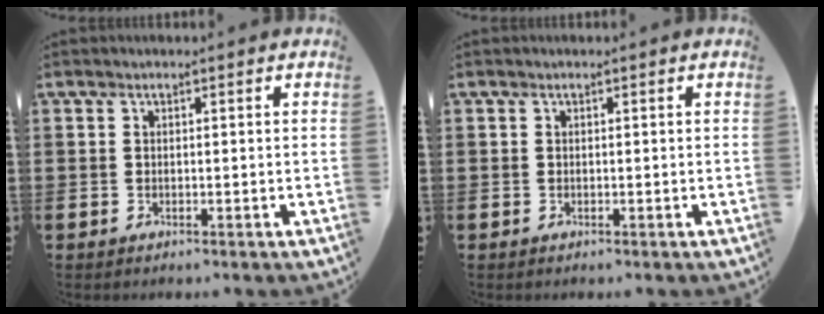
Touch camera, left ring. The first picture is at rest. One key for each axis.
{"total": 0.0}